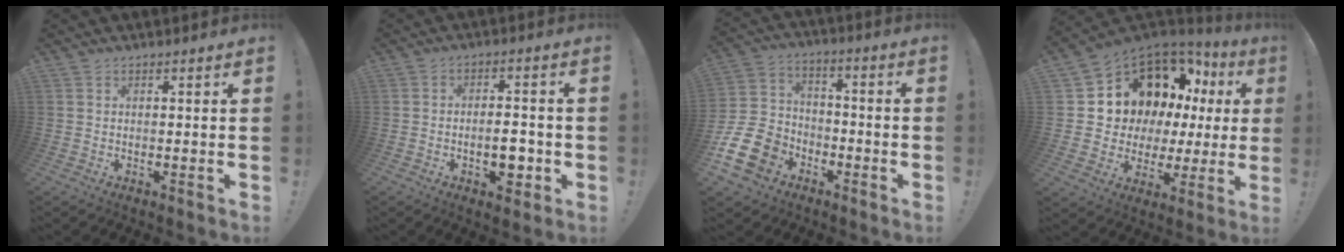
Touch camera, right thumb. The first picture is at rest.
{"total": 6.6, "force": [-2.0, 3.5, 5.2], "torque": [-0.067, 0.012, -0.031]}
{"total": 16.7, "force": [-7.9, 12.6, 7.5], "torque": [-0.143, 0.049, -0.135]}
{"total": 11.9, "force": [7.1, 7.6, 5.8], "torque": [-0.095, -0.072, 0.144]}